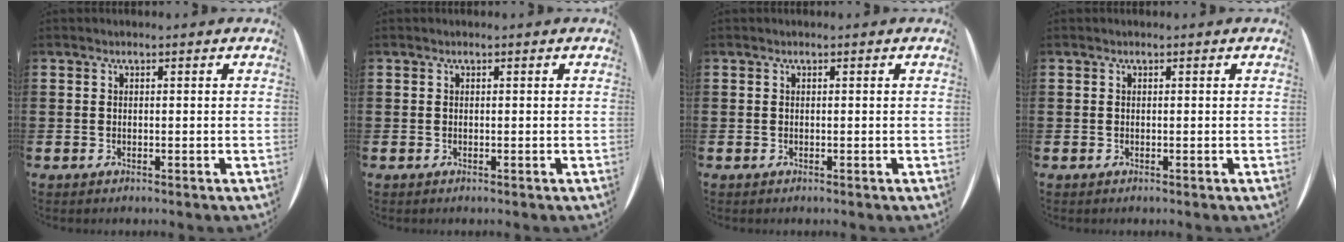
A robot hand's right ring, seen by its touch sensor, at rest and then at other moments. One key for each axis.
{"total": 0.0}
{"total": 0.0}
{"total": 0.0}